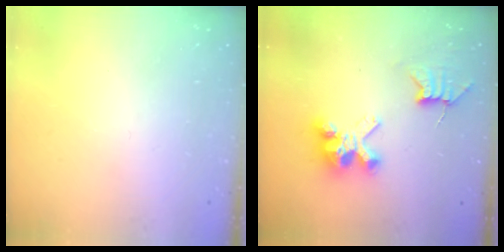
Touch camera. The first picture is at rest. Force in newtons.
{"total": 8.1, "press": 8.1, "slide": 0.7}